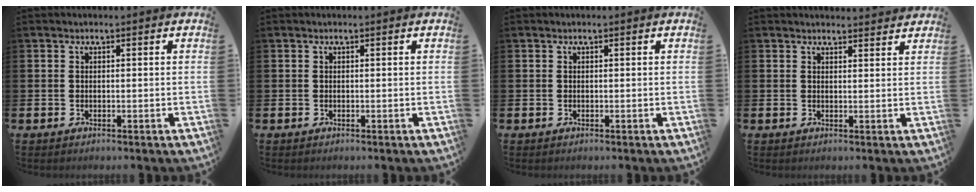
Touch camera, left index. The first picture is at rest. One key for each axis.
{"total": 0.0}
{"total": 0.0}
{"total": 2.0, "fx": 2.0, "fy": 0.3, "fz": -0.2, "tx": 0.007, "ty": -0.011, "tz": 0.035}